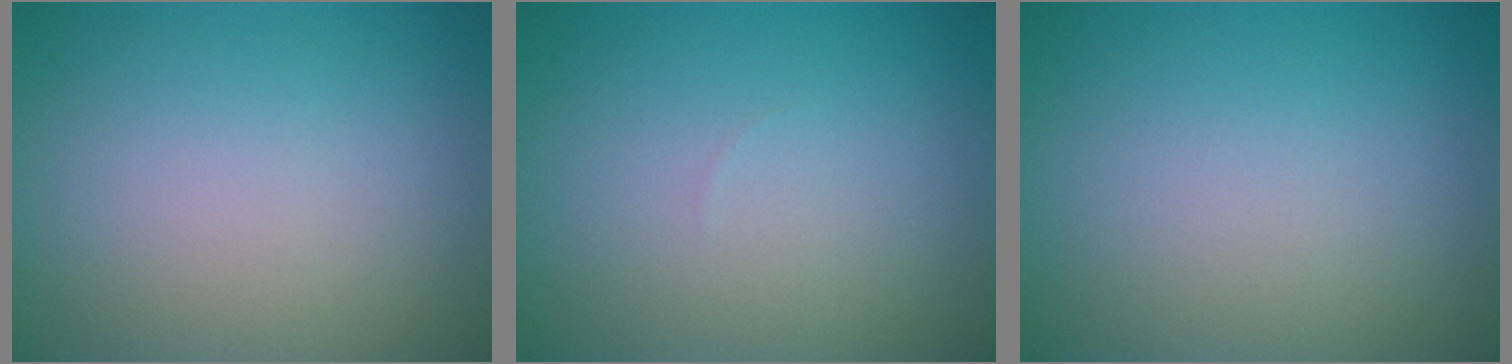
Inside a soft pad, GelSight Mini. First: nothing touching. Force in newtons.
{"total": 0.0}
{"total": 0.0}